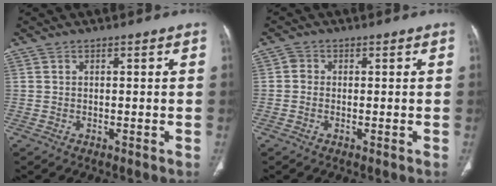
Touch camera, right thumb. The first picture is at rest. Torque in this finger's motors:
{"motor_torque": [-0.21, -0.10, 0.33, 0.11, -0.02]}